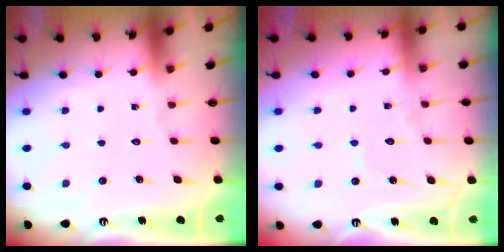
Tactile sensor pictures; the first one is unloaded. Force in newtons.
{"total": 4.6, "press": 4.6, "slide": 0.5}